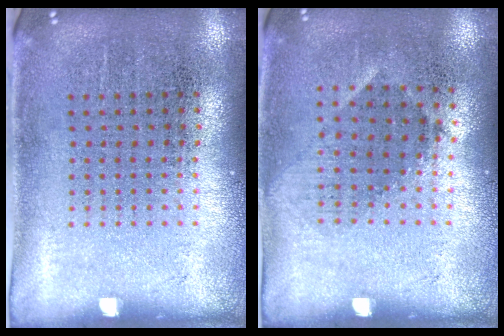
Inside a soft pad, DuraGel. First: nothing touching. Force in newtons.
{"total": 0.9, "press": 0.7, "slide": 0.5}